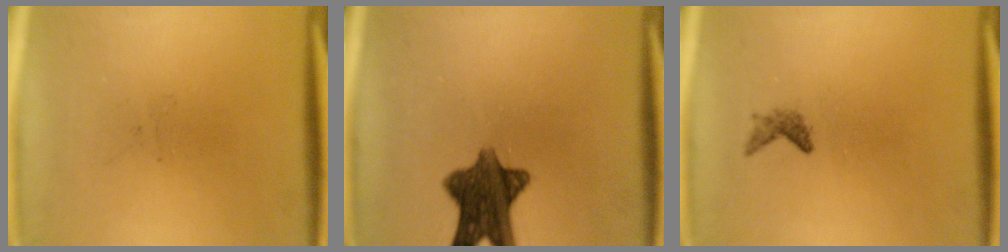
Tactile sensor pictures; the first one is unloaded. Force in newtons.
{"total": 9.9}
{"total": 1.1}